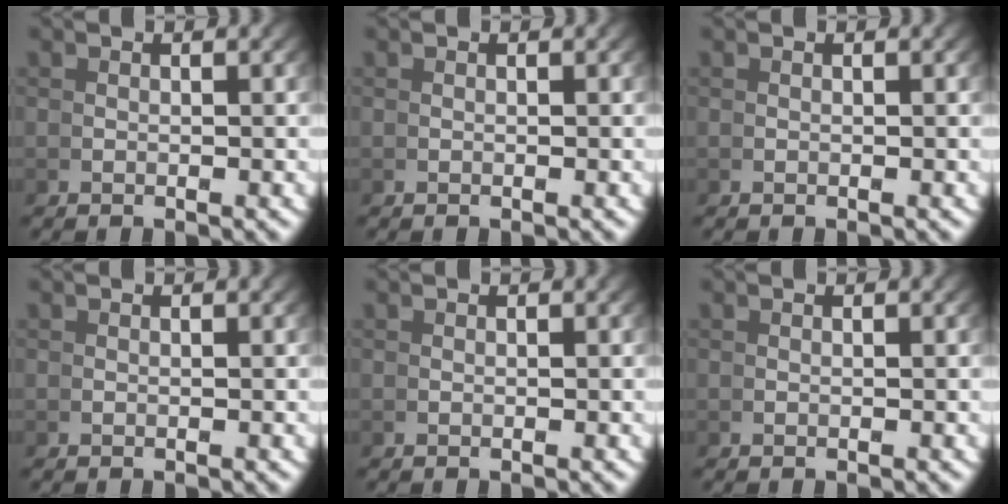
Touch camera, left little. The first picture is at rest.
{"total": 0.0}
{"total": 0.0}
{"total": 0.0}
{"total": 0.0}
{"total": 0.0}